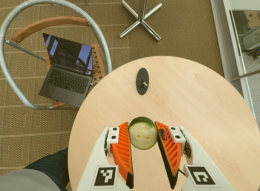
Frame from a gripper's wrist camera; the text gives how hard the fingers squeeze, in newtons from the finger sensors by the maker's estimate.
{"total": 8.7, "left": 8.4, "right": 9.0}